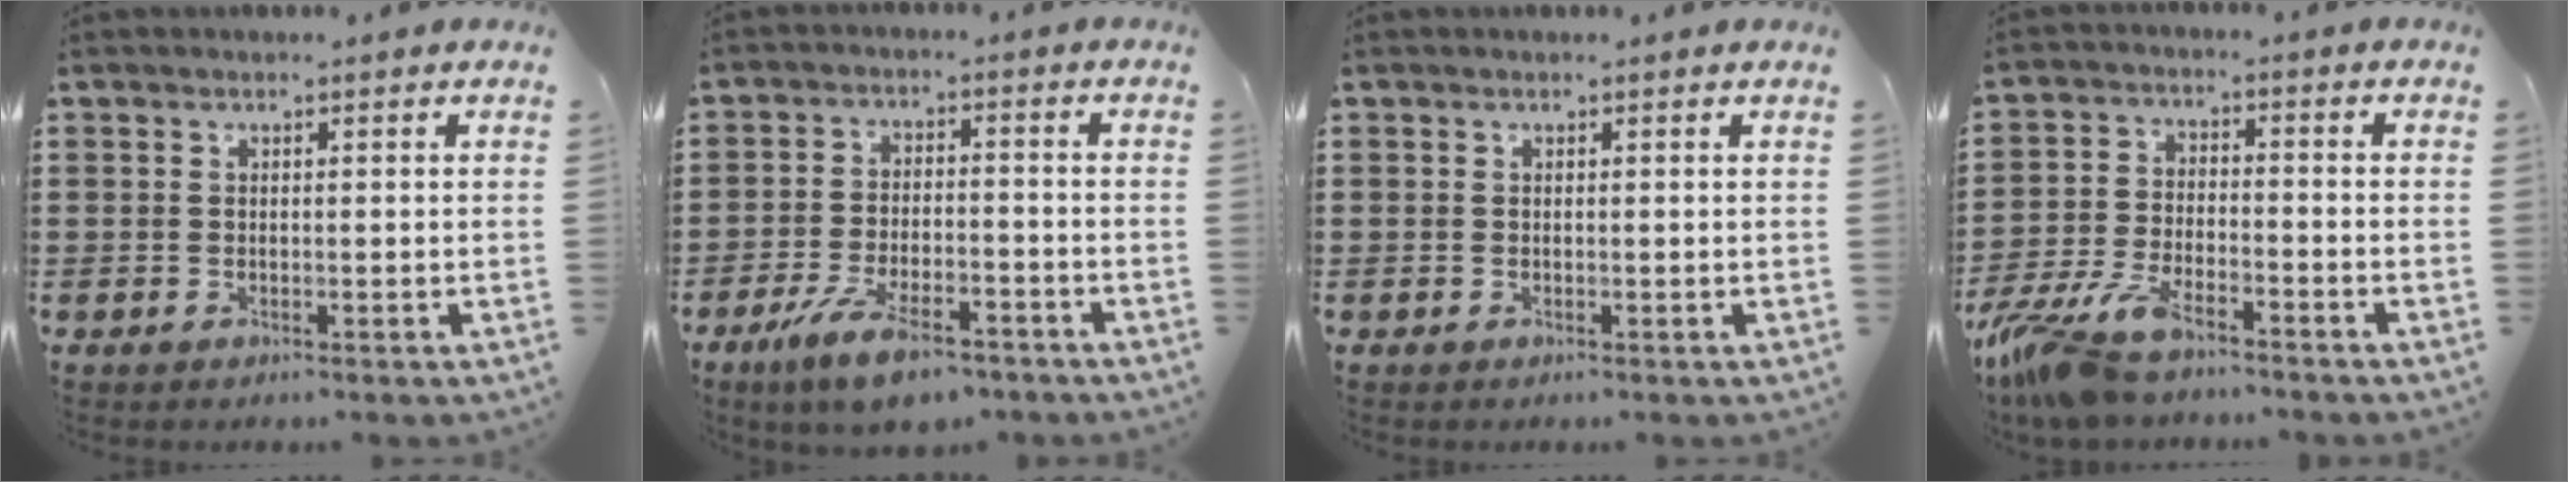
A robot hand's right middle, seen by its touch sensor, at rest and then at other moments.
{"total": 7.2, "force": [-5.2, 2.0, 4.6], "torque": [-0.104, -0.004, -0.099]}
{"total": 0.0}
{"total": 8.3, "force": [-6.8, 1.8, 4.3], "torque": [-0.109, -0.004, -0.137]}